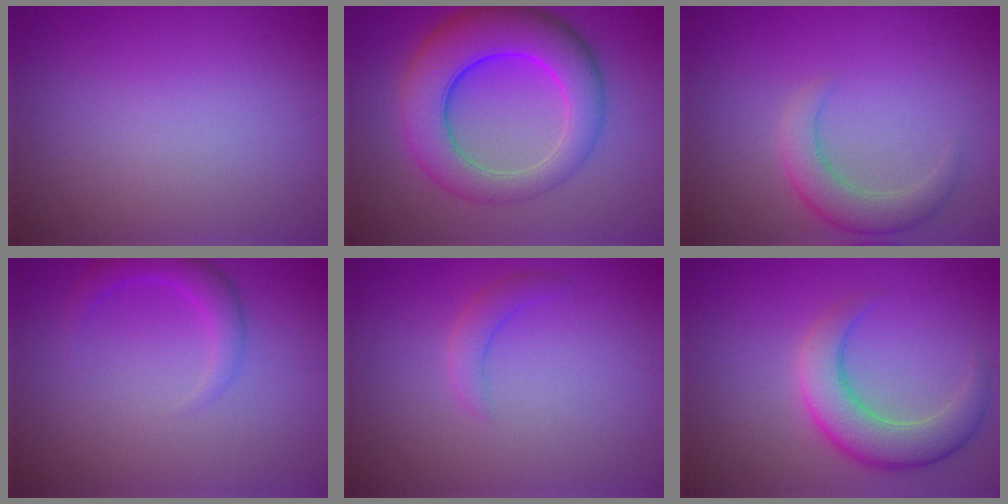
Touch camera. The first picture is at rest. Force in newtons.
{"total": 9.0, "press": 9.0, "slide": 0.3}
{"total": 3.2, "press": 3.2, "slide": 0.5}
{"total": 2.3, "press": 2.3, "slide": 0.1}
{"total": 1.6, "press": 1.6, "slide": 0.1}
{"total": 5.3, "press": 5.3, "slide": 0.4}